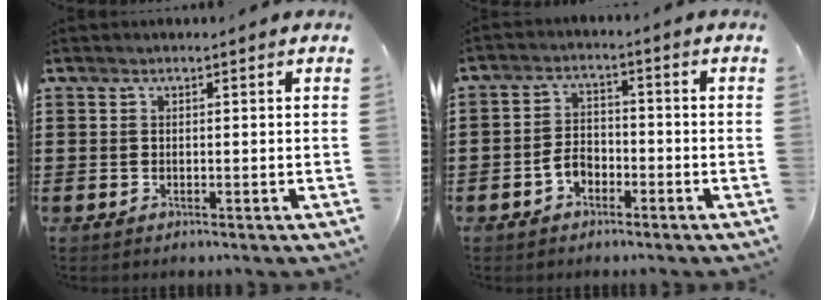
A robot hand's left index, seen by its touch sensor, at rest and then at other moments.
{"total": 3.5, "force": [-1.9, 2.1, 2.0], "torque": [-0.046, 0.003, -0.041]}